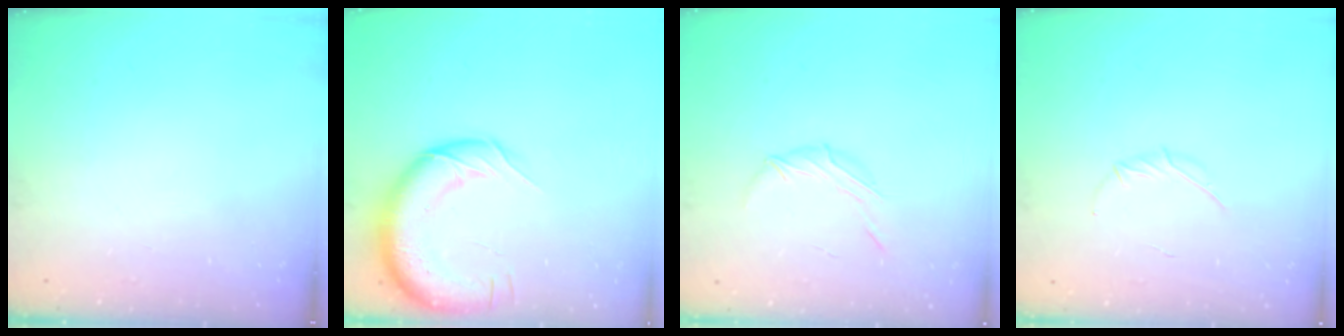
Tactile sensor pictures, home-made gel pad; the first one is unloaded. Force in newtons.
{"total": 15.9, "press": 15.5, "slide": 3.7}
{"total": 5.5, "press": 5.4, "slide": 1.2}
{"total": 3.3, "press": 3.2, "slide": 0.9}